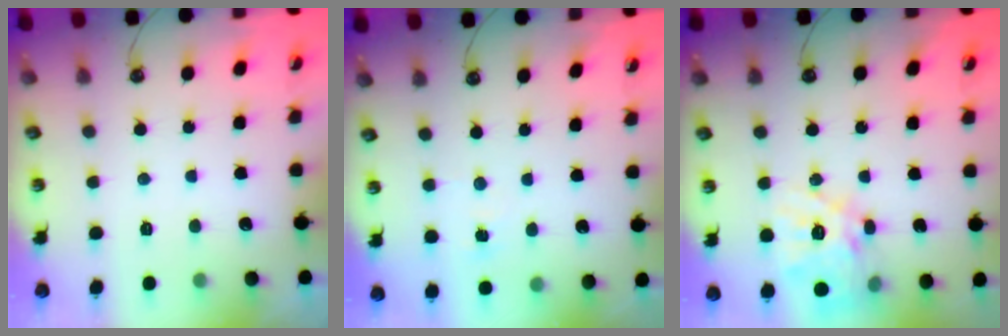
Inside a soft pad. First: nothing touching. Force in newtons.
{"total": 4.0, "press": 4.0, "slide": 0.4}
{"total": 16.8, "press": 16.7, "slide": 1.5}